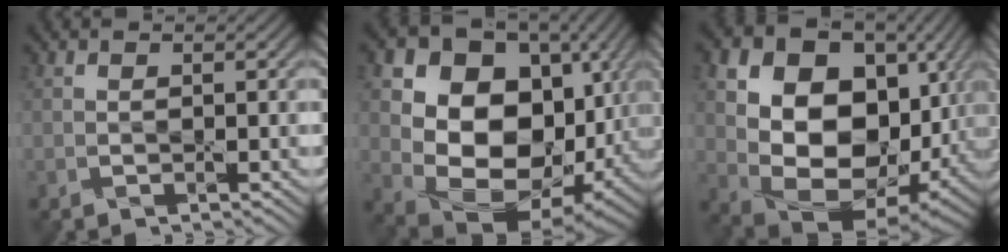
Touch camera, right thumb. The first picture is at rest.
{"total": 17.2, "force": [2.3, 12.7, 11.3], "torque": [-0.213, -0.029, 0.064]}
{"total": 18.9, "force": [2.5, 13.6, 12.8], "torque": [-0.251, -0.014, 0.080]}